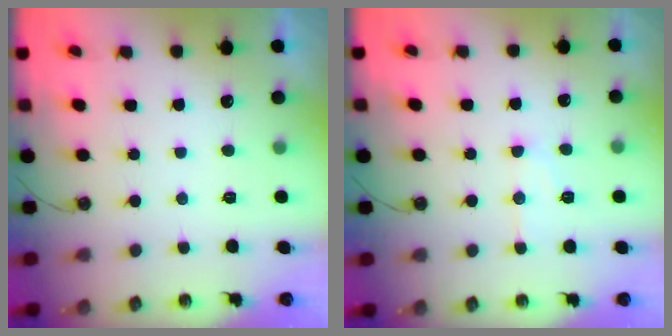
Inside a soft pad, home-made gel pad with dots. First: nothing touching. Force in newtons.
{"total": 9.0, "press": 9.0, "slide": 0.7}